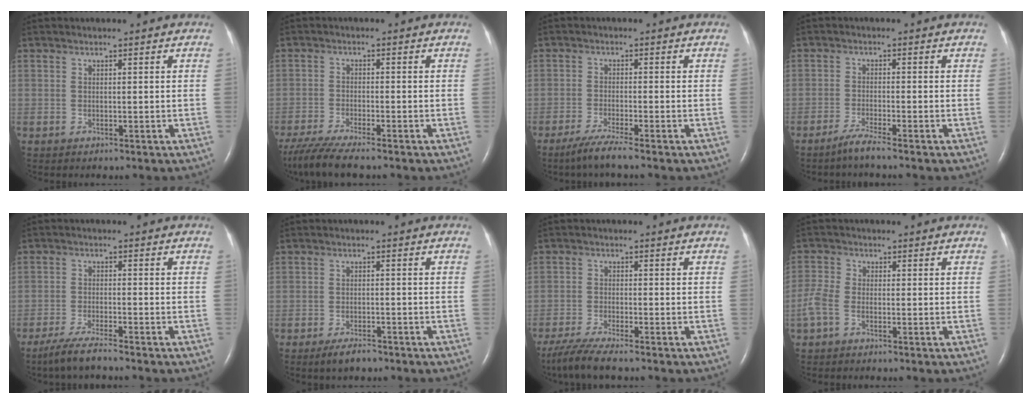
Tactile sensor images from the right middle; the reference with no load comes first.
{"total": 7.8, "force": [-6.4, 0.3, 4.3], "torque": [-0.078, -0.025, -0.112]}
{"total": 4.0, "force": [-3.1, -0.7, 2.5], "torque": [-0.062, -0.015, -0.063]}
{"total": 2.7, "force": [-2.2, -0.6, 1.4], "torque": [-0.043, -0.009, -0.048]}
{"total": 4.7, "force": [-3.9, 0.0, 2.6], "torque": [-0.058, -0.016, -0.078]}
{"total": 3.2, "force": [-2.5, 0.9, 1.8], "torque": [-0.042, -0.005, -0.039]}
{"total": 6.2, "force": [-5.0, 0.1, 3.6], "torque": [-0.069, -0.020, -0.090]}
{"total": 3.2, "force": [-1.5, 1.5, 2.4], "torque": [-0.074, -0.001, -0.037]}